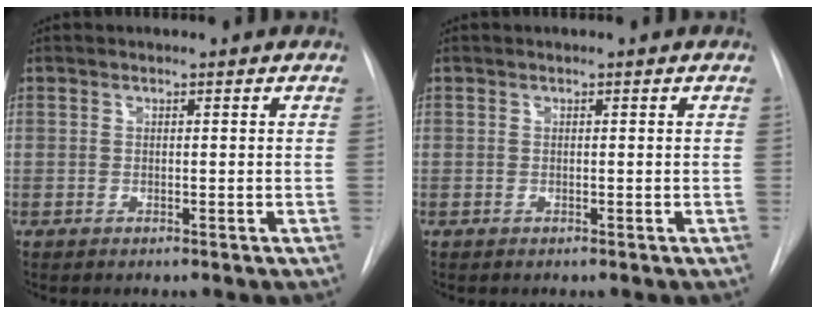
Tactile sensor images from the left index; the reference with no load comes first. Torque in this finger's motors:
{"motor_torque": [-0.01, 0.01, -0.01, 0.00]}